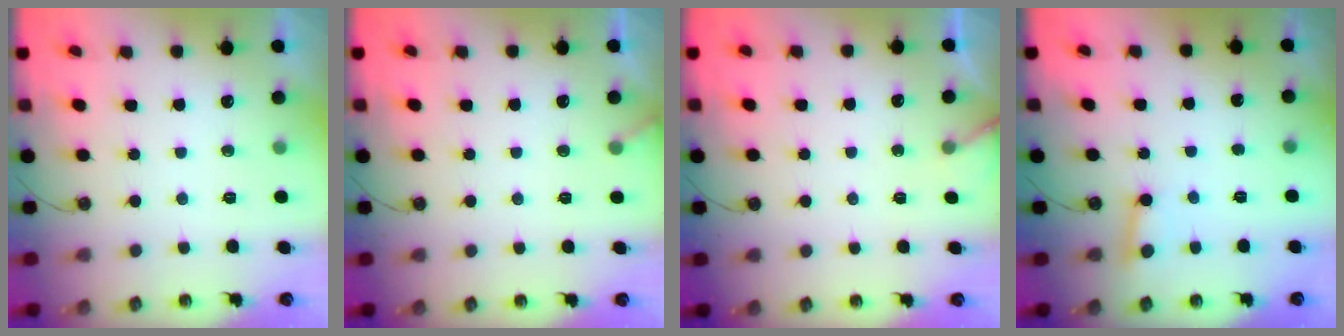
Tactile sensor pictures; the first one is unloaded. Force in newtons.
{"total": 2.9, "press": 2.9, "slide": 0.2}
{"total": 4.0, "press": 4.0, "slide": 0.3}
{"total": 2.9, "press": 2.9, "slide": 0.4}